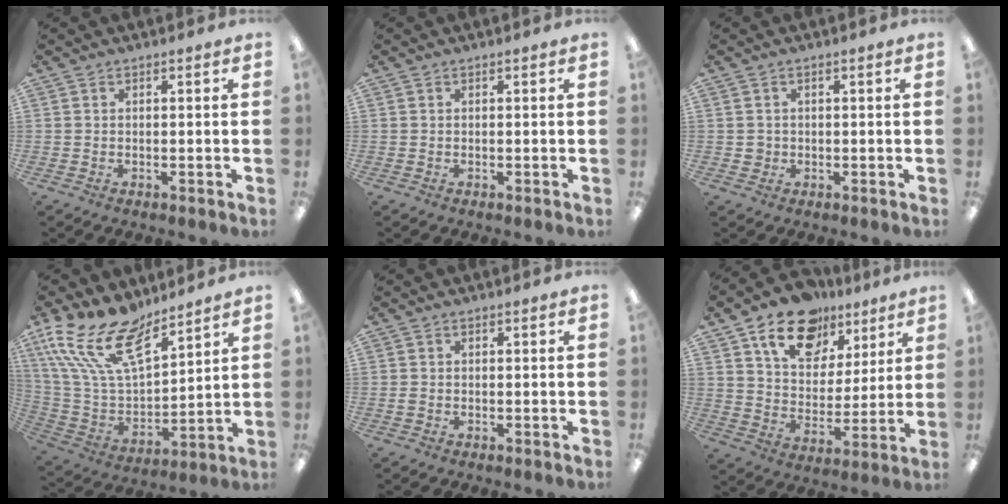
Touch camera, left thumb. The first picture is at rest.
{"total": 0.0}
{"total": 1.6, "force": [0.2, 1.6, 0.3], "torque": [-0.008, 0.005, 0.000]}
{"total": 20.5, "force": [13.5, 9.3, 12.4], "torque": [-0.266, -0.089, 0.245]}
{"total": 0.8, "force": [-0.2, 0.6, 0.5], "torque": [-0.010, 0.003, -0.004]}
{"total": 15.6, "force": [10.6, 9.5, 6.4], "torque": [-0.104, -0.054, 0.193]}